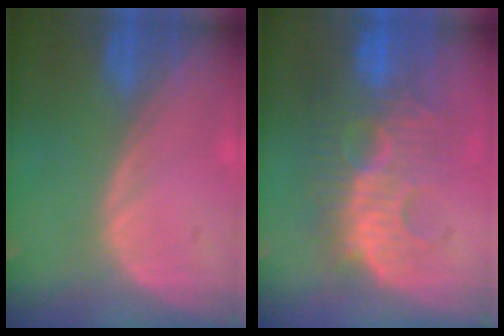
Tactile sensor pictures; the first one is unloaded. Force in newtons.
{"total": 10.6, "press": 9.9, "slide": 3.8}